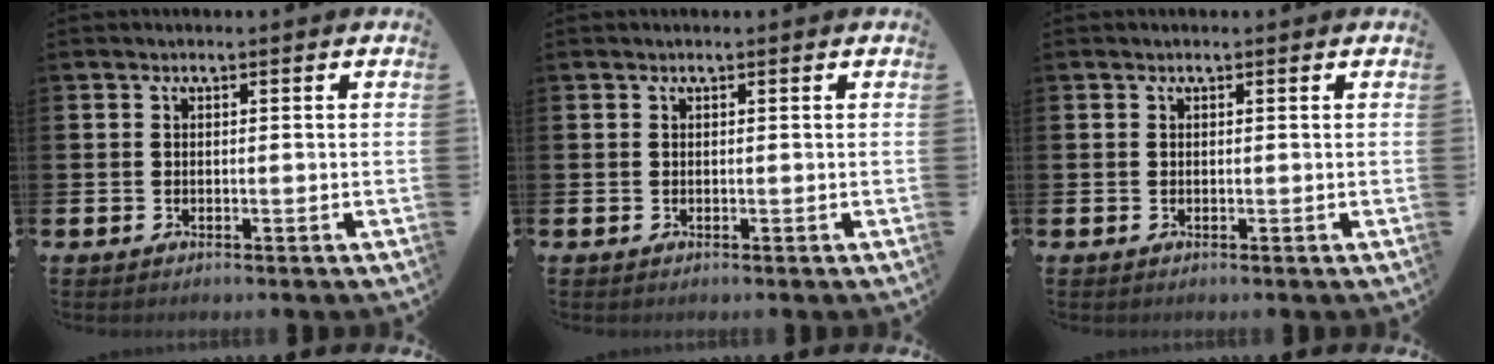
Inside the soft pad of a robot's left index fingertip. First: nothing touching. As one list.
[{"total": 0.0}, {"total": 0.0}]